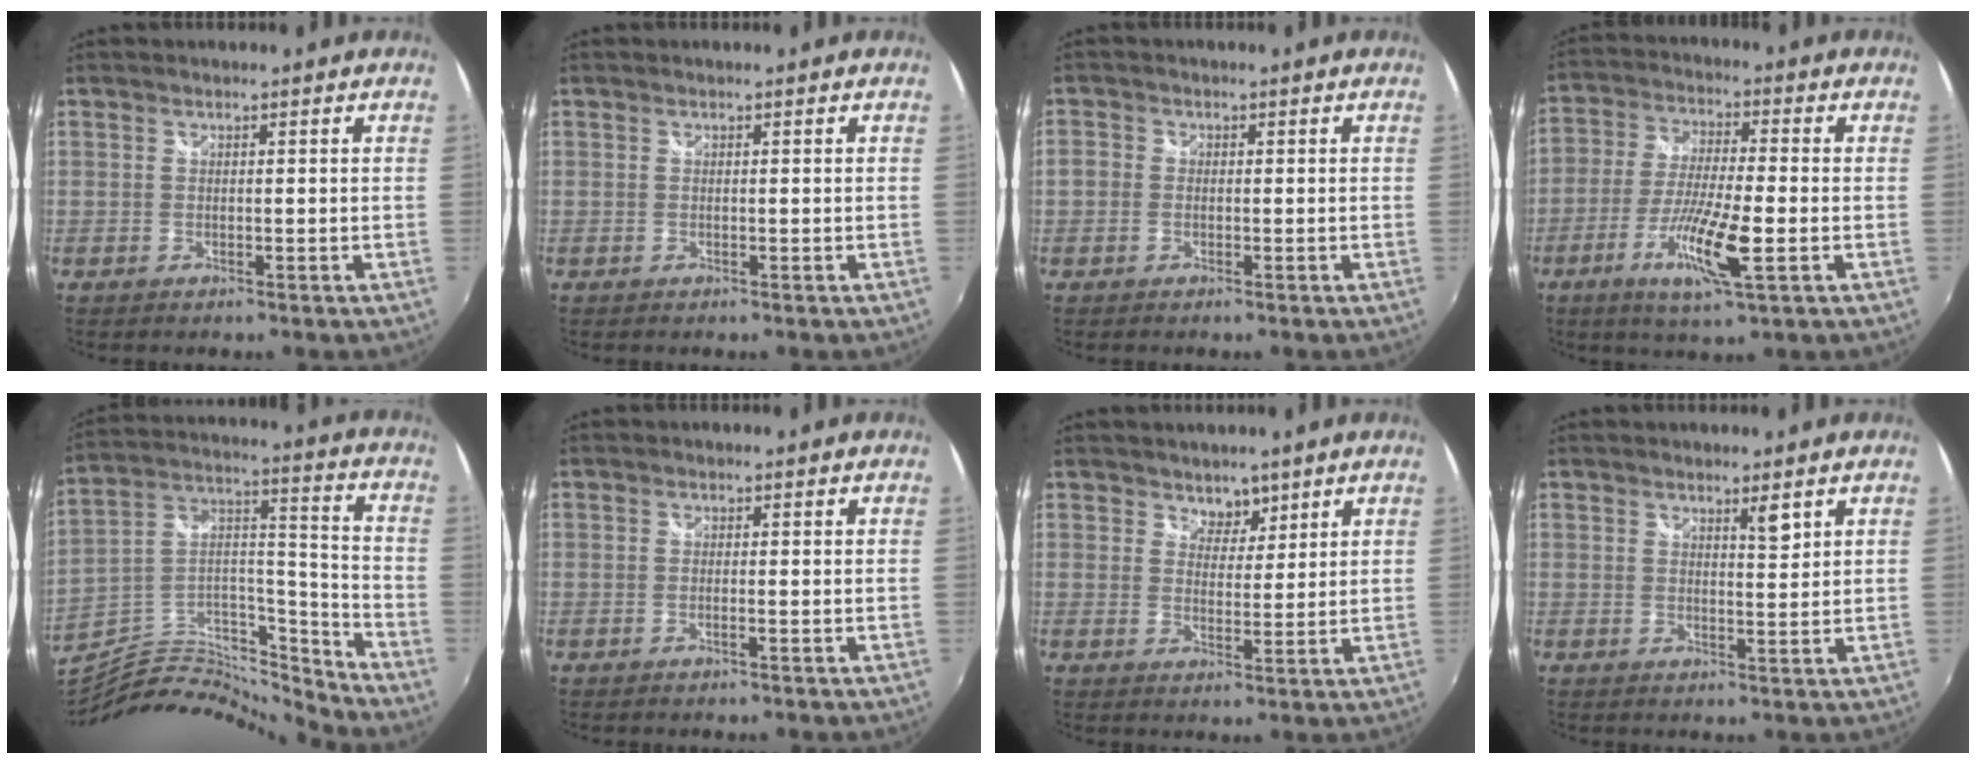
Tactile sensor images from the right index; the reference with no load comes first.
{"total": 0.0}
{"total": 2.2, "force": [-0.7, 1.9, 0.9], "torque": [-0.017, 0.001, -0.019]}
{"total": 11.8, "force": [-4.1, 1.9, 10.9], "torque": [-0.219, -0.014, -0.080]}
{"total": 15.7, "force": [-15.5, 1.5, 1.9], "torque": [-0.024, 0.060, -0.288]}
{"total": 0.9, "force": [-0.4, -0.2, 0.8], "torque": [-0.015, -0.001, -0.010]}
{"total": 3.4, "force": [2.6, 2.2, 0.5], "torque": [0.000, -0.002, 0.041]}
{"total": 2.4, "force": [1.6, 0.4, 1.7], "torque": [-0.023, 0.001, 0.027]}